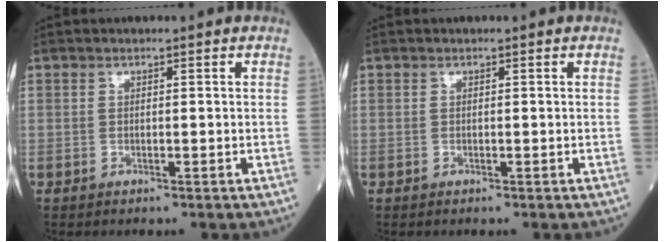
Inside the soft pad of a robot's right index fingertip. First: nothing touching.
{"total": 0.0}